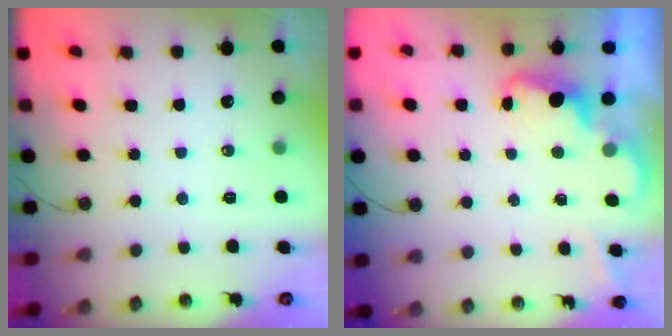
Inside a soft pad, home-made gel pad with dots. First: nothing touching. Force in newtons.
{"total": 2.0, "press": 1.9, "slide": 0.6}